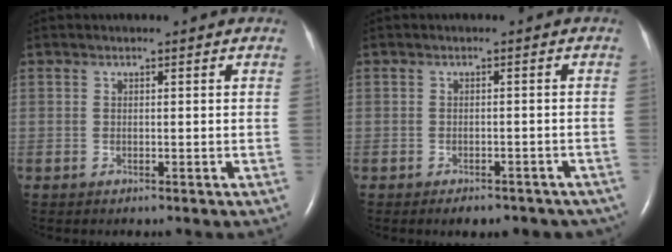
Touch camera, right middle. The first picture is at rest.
{"total": 7.5, "force": [-6.3, 3.1, 2.8], "torque": [-0.028, 0.003, -0.061]}